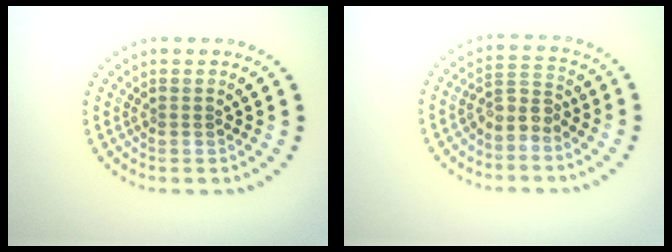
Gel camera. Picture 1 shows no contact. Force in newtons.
{"total": 2.5, "press": 2.1, "slide": 1.5}